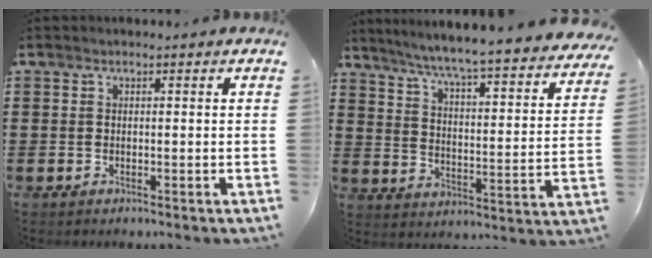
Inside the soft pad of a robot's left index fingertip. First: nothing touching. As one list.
[{"total": 5.2, "force": [4.5, -1.0, 2.3], "torque": [-0.068, -0.050, 0.066]}]